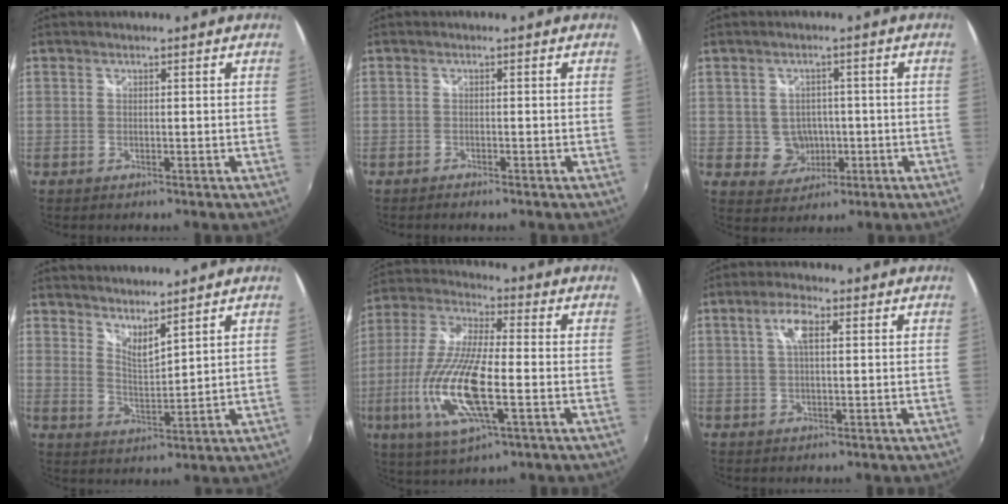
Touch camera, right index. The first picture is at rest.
{"total": 1.2, "force": [-1.1, 0.3, 0.4], "torque": [-0.015, -0.004, -0.021]}
{"total": 5.2, "force": [-0.7, 5.0, 1.1], "torque": [-0.032, 0.011, 0.004]}
{"total": 5.7, "force": [5.1, 0.7, 2.3], "torque": [-0.036, -0.010, 0.085]}
{"total": 17.9, "force": [-4.8, 4.8, 16.6], "torque": [-0.352, -0.019, -0.094]}
{"total": 4.4, "force": [1.3, 1.5, 4.0], "torque": [-0.076, 0.009, 0.023]}